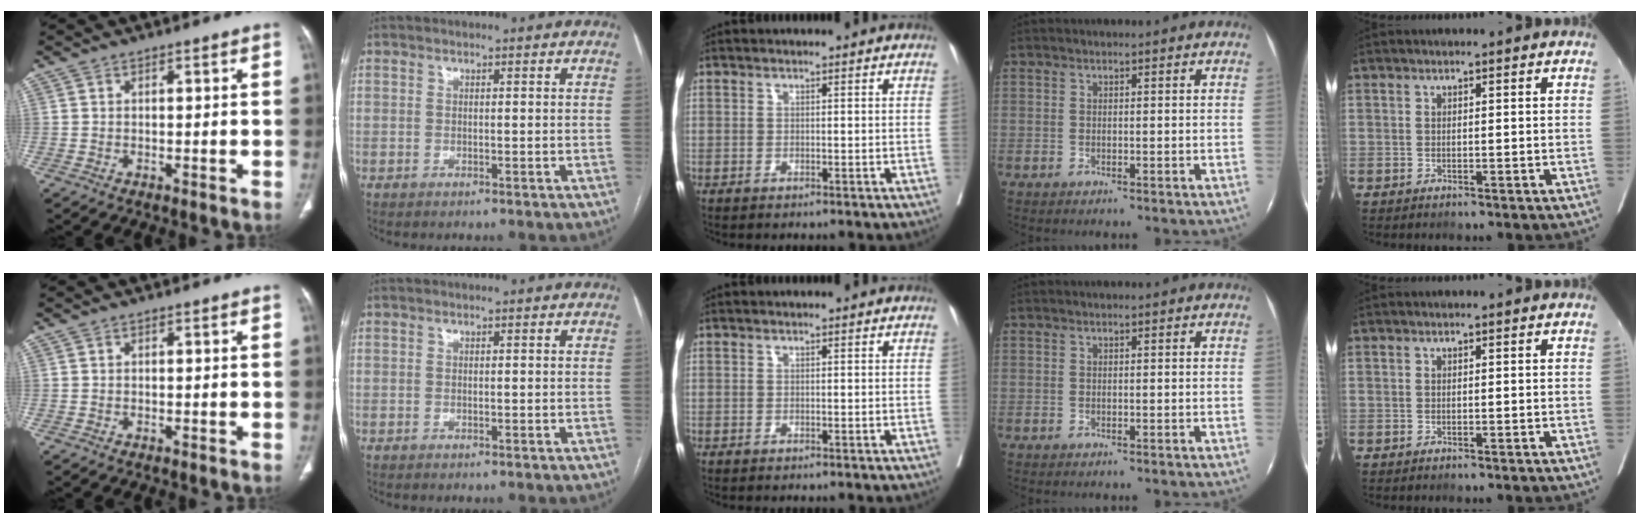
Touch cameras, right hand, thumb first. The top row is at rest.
{}